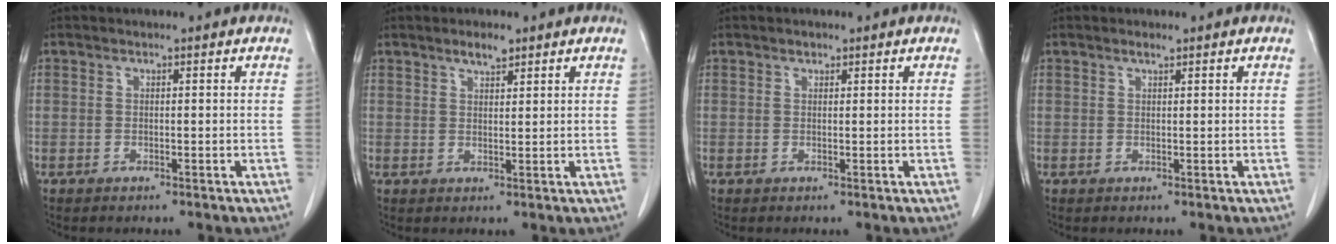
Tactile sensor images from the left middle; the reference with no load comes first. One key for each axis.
{"total": 2.5, "fx": 1.9, "fy": 0.7, "fz": 1.5, "tx": -0.028, "ty": 0.002, "tz": 0.033}
{"total": 0.6, "fx": 0.4, "fy": 0.4, "fz": 0.2, "tx": -0.004, "ty": -0.002, "tz": 0.006}
{"total": 0.8, "fx": 0.6, "fy": 0.1, "fz": 0.4, "tx": -0.014, "ty": 0.001, "tz": 0.013}